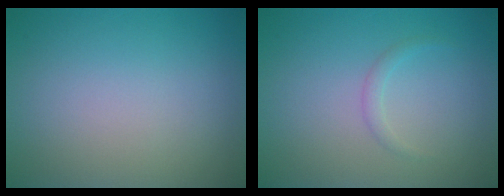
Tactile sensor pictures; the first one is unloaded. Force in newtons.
{"total": 0.8, "press": 0.8, "slide": 0.1}